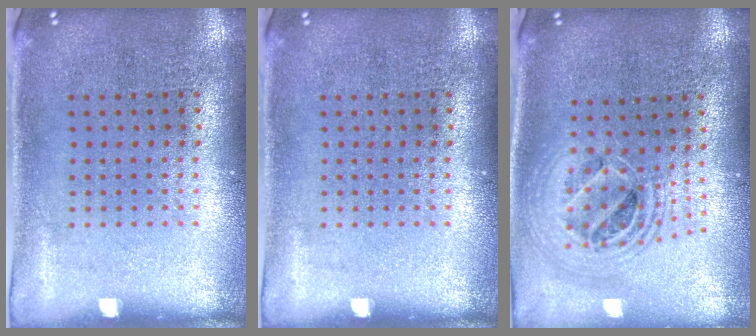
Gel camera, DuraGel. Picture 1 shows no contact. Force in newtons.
{"total": 0.0}
{"total": 2.1, "press": 1.7, "slide": 1.3}